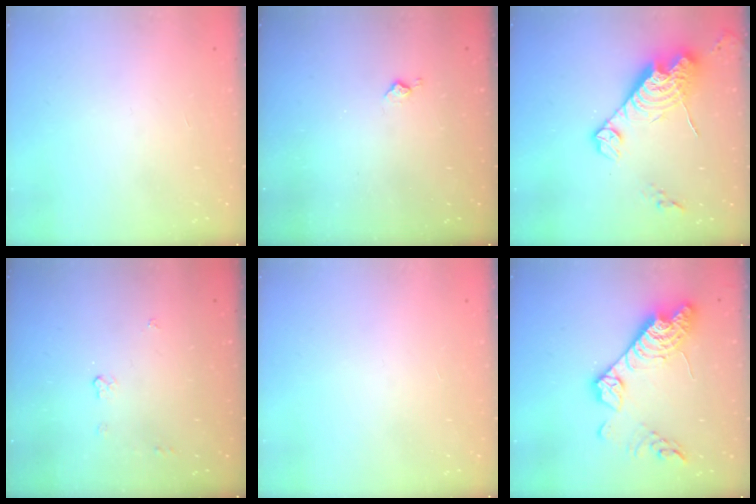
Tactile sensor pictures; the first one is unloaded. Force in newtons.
{"total": 3.8, "press": 3.7, "slide": 0.7}
{"total": 15.2, "press": 15.2, "slide": 1.3}
{"total": 3.6, "press": 3.6, "slide": 0.1}
{"total": 0.0}
{"total": 18.9, "press": 18.9, "slide": 1.3}